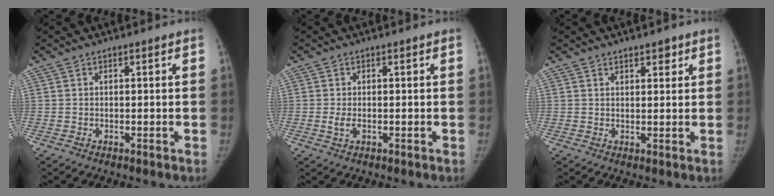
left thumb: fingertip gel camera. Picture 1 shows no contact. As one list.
[{"total": 1.9, "force": [-0.3, 1.0, 1.6], "torque": [-0.037, -0.005, -0.007]}, {"total": 2.5, "force": [1.8, 1.2, 1.3], "torque": [-0.004, -0.009, 0.025]}]